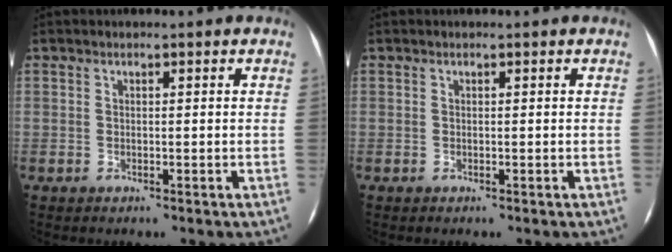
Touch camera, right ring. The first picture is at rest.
{"total": 0.0}